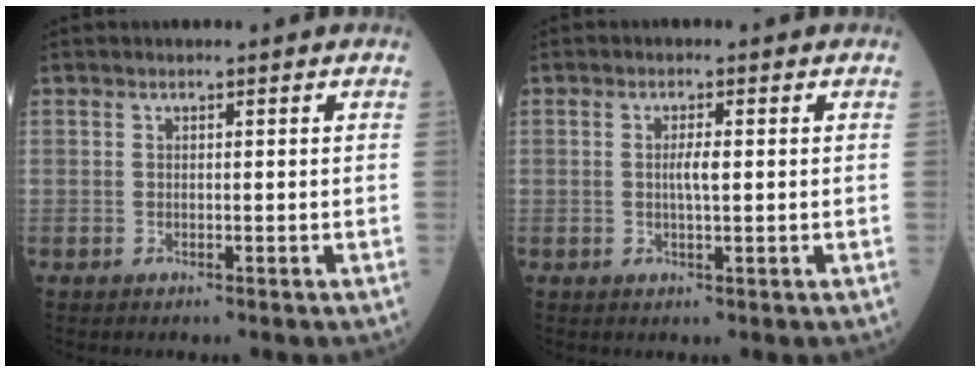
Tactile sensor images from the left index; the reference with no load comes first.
{"total": 2.2, "force": [-0.4, 0.4, 2.1], "torque": [-0.040, -0.003, -0.009]}